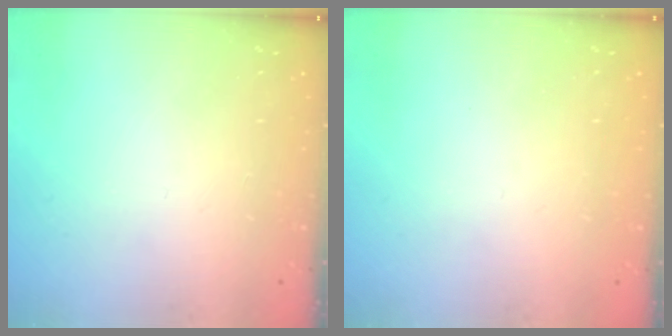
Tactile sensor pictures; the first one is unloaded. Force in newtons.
{"total": 0.7, "press": 0.6, "slide": 0.4}